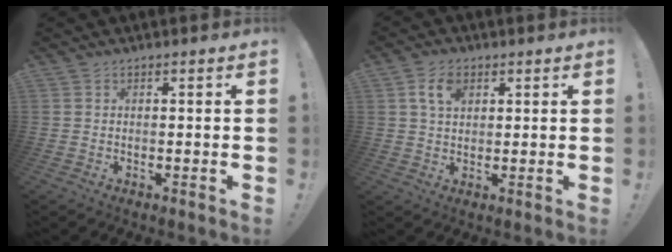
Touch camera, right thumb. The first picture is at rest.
{"total": 6.3, "force": [2.5, 4.0, 4.1], "torque": [-0.073, 0.005, 0.046]}